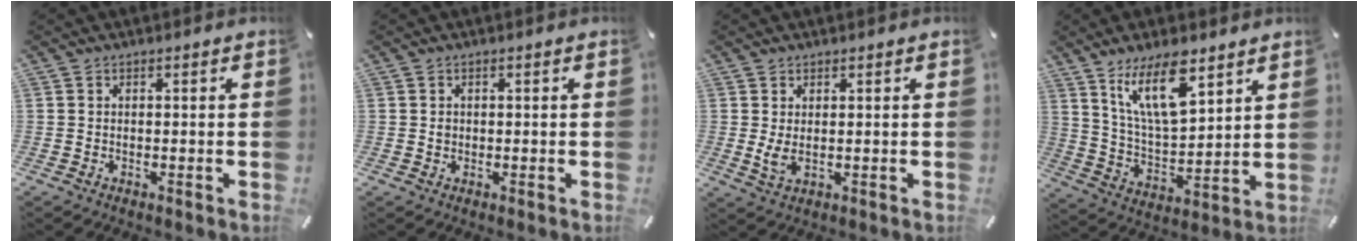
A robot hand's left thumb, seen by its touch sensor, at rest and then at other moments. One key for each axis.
{"total": 0.8, "fx": 0.0, "fy": 0.8, "fz": 0.3, "tx": -0.004, "ty": 0.004, "tz": -0.001}
{"total": 3.7, "fx": 0.5, "fy": 1.8, "fz": 3.3, "tx": -0.075, "ty": -0.010, "tz": 0.004}
{"total": 15.5, "fx": 9.8, "fy": 6.2, "fz": 10.3, "tx": -0.210, "ty": -0.036, "tz": 0.168}